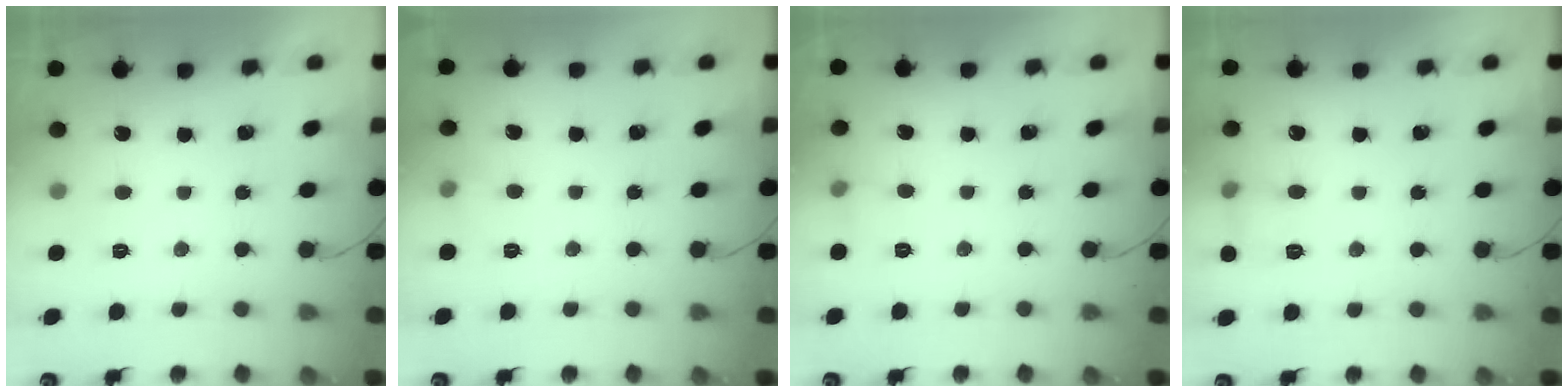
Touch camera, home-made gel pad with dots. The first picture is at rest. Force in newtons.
{"total": 3.5, "press": 3.4, "slide": 1.0}
{"total": 3.7, "press": 3.5, "slide": 1.4}
{"total": 6.1, "press": 5.9, "slide": 1.3}